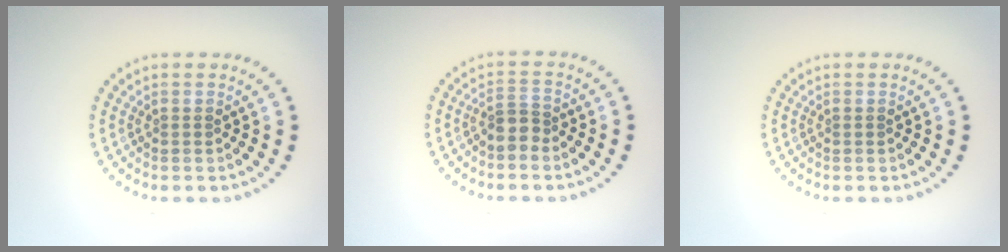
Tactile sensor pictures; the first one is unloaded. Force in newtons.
{"total": 2.1, "press": 1.6, "slide": 1.3}
{"total": 0.0}